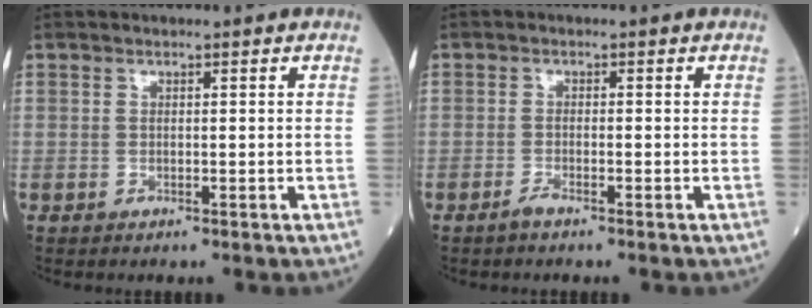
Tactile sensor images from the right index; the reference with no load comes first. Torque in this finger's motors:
{"motor_torque": [0.09, 0.00, 0.08, 0.02]}